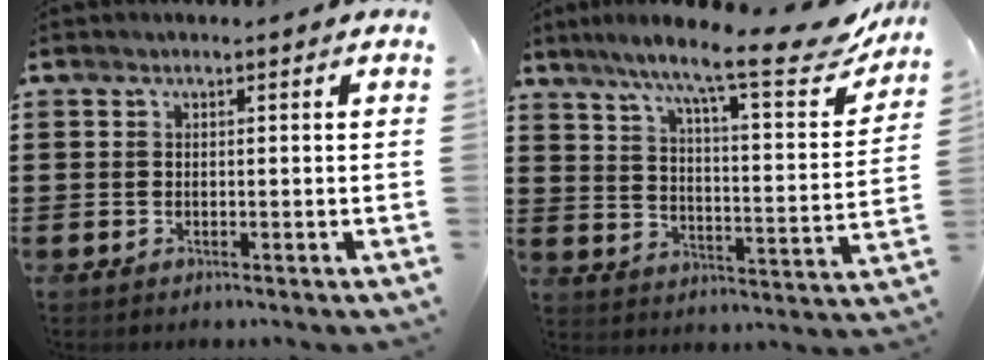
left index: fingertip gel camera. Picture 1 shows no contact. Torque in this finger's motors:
{"motor_torque": [0.36, -0.33, 0.56, 0.21]}